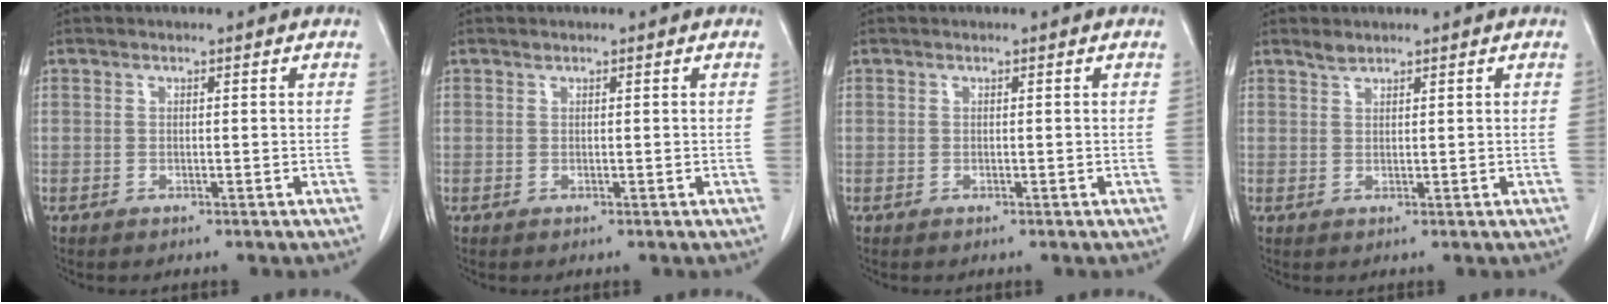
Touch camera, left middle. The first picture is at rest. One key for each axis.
{"total": 0.0}
{"total": 0.0}
{"total": 1.2, "fx": 1.2, "fy": 0.2, "fz": 0.2, "tx": -0.006, "ty": -0.001, "tz": 0.025}